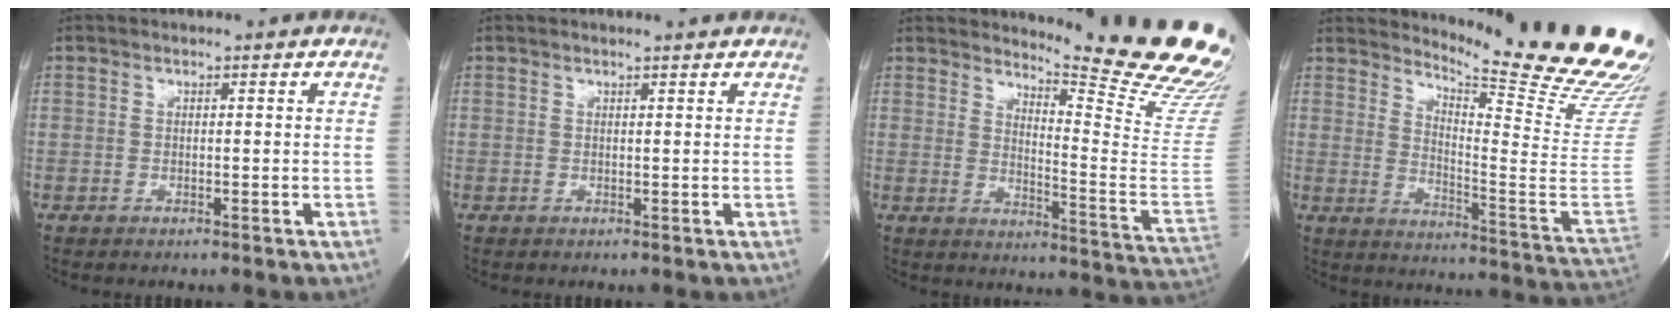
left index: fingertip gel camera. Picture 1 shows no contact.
{"total": 2.3, "force": [2.2, -0.1, 0.6], "torque": [-0.012, 0.004, 0.023]}
{"total": 21.8, "force": [19.7, 0.6, 9.3], "torque": [-0.126, -0.163, 0.228]}
{"total": 22.9, "force": [20.4, -0.2, 10.4], "torque": [-0.156, -0.153, 0.250]}